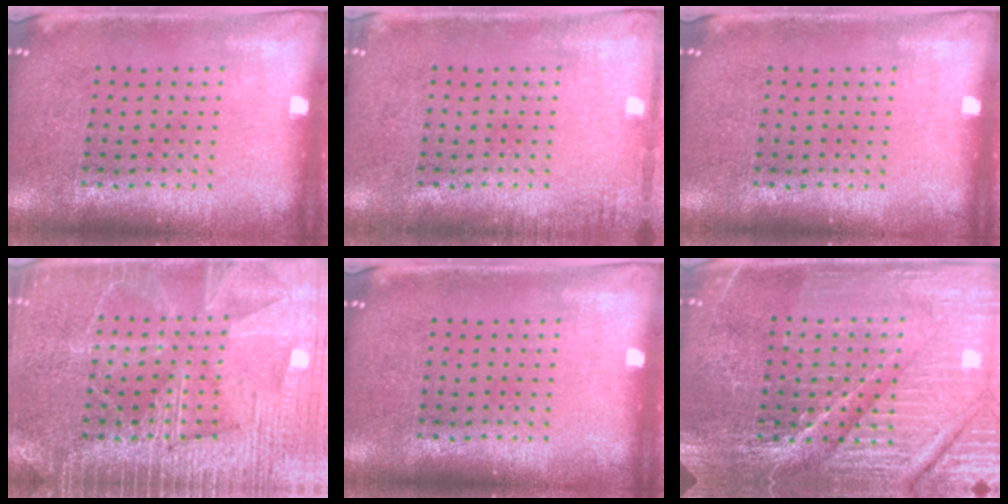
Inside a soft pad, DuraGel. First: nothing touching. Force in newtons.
{"total": 1.0, "press": 1.0, "slide": 0.1}
{"total": 0.0}
{"total": 5.9, "press": 5.8, "slide": 0.7}
{"total": 0.0}
{"total": 4.9, "press": 4.6, "slide": 1.5}